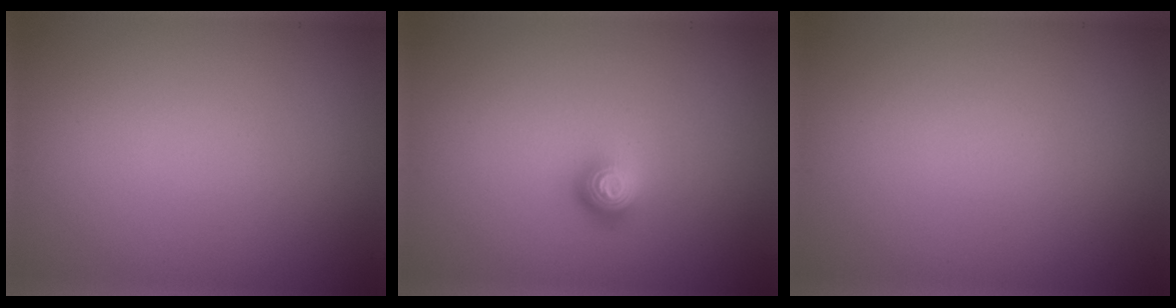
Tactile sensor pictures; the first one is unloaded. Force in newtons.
{"total": 1.9, "press": 1.4, "slide": 1.3}
{"total": 0.0}